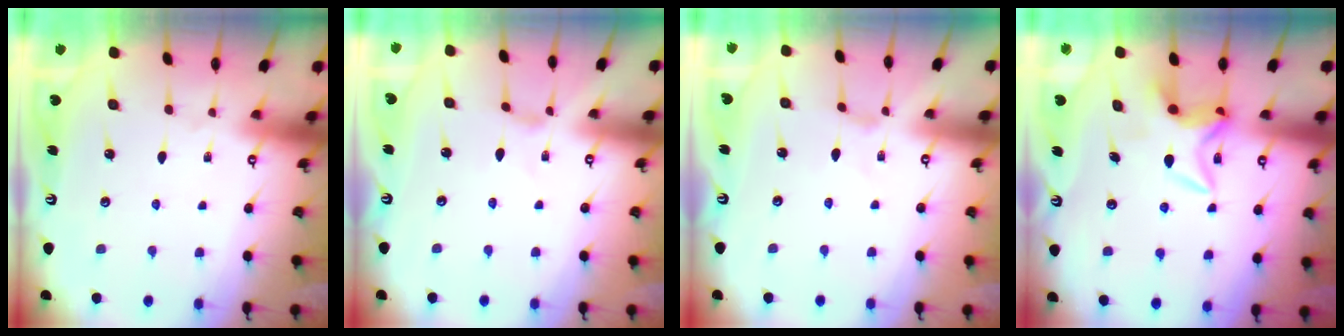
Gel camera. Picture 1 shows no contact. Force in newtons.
{"total": 0.0}
{"total": 0.0}
{"total": 7.1, "press": 7.1, "slide": 0.3}